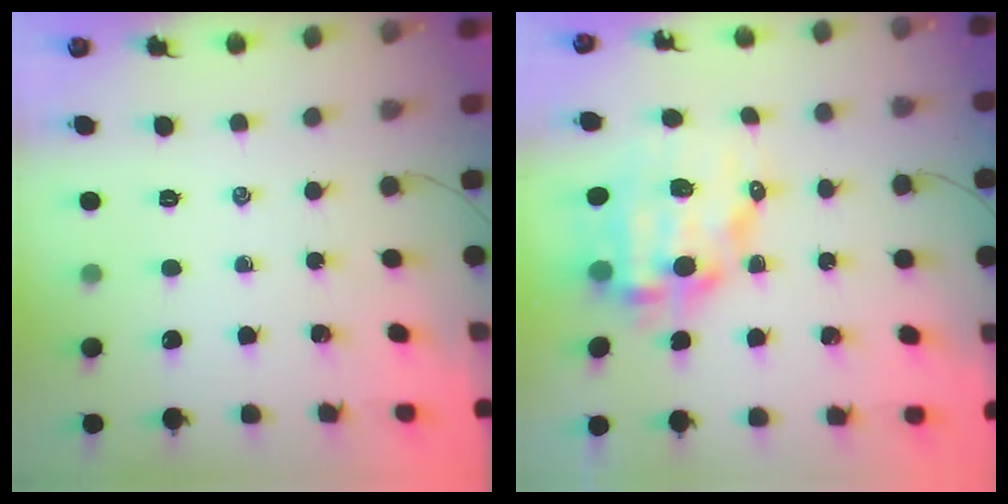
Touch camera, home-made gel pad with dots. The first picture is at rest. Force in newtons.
{"total": 12.3, "press": 11.9, "slide": 3.0}